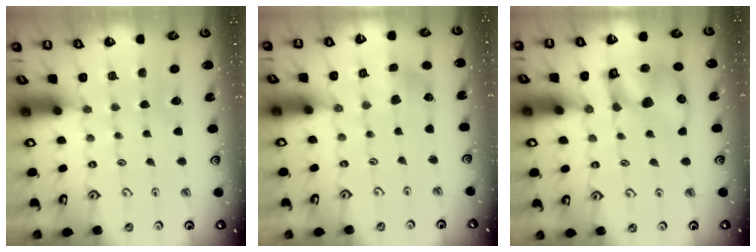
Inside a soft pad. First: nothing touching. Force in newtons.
{"total": 2.5, "press": 2.5, "slide": 0.6}
{"total": 11.4, "press": 11.3, "slide": 1.6}